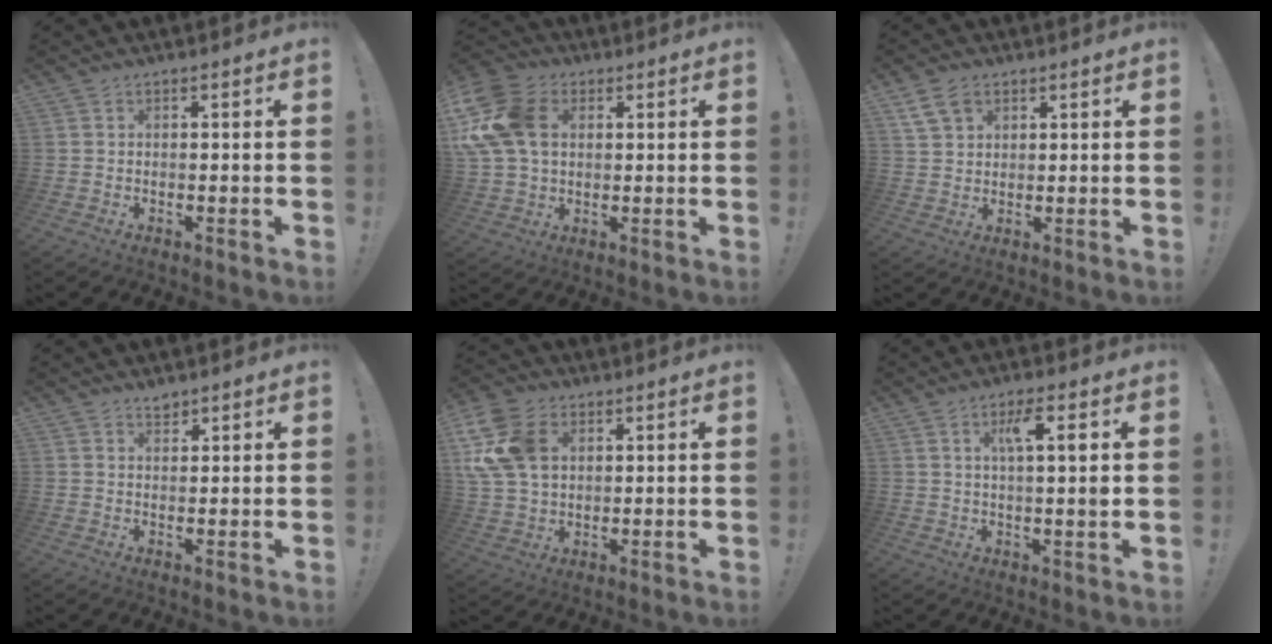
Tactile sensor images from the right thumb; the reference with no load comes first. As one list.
[{"total": 18.0, "force": [3.8, 13.2, 11.5], "torque": [-0.230, 0.004, 0.075]}, {"total": 6.9, "force": [3.8, 4.7, 3.4], "torque": [-0.062, -0.005, 0.078]}, {"total": 2.4, "force": [2.1, 1.0, 0.6], "torque": [0.003, -0.016, 0.036]}, {"total": 15.7, "force": [4.5, 11.4, 9.8], "torque": [-0.200, -0.006, 0.090]}, {"total": 7.3, "force": [2.3, 0.8, 6.9], "torque": [-0.116, 0.002, 0.029]}]